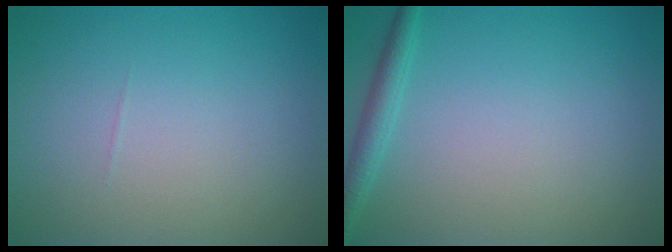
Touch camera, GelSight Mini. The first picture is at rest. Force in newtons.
{"total": 1.8, "press": 1.8, "slide": 0.1}